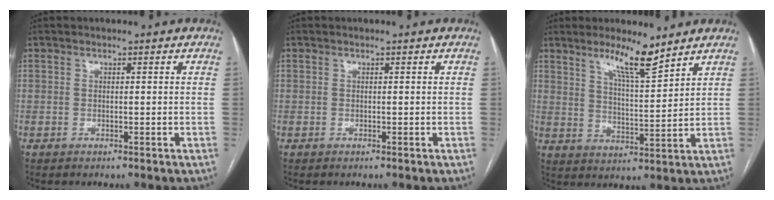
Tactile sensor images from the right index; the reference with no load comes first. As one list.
[{"total": 0.0}, {"total": 7.6, "force": [5.9, 0.2, 4.9], "torque": [-0.086, -0.014, 0.104]}]